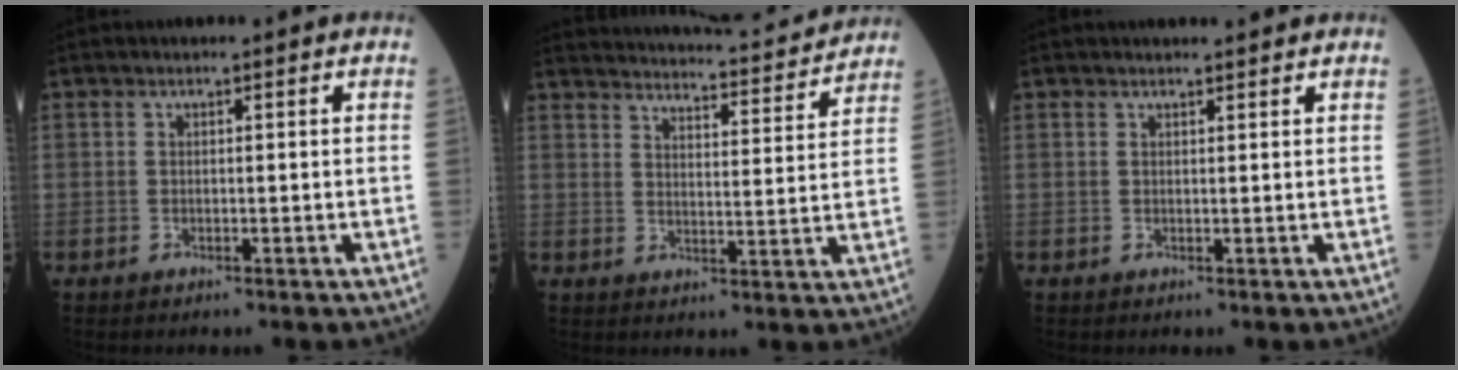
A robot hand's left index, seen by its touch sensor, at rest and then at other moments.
{"total": 20.7, "force": [19.9, 1.9, 5.1], "torque": [-0.075, -0.019, 0.256]}
{"total": 2.3, "force": [2.2, 0.5, 0.5], "torque": [-0.010, 0.011, 0.026]}